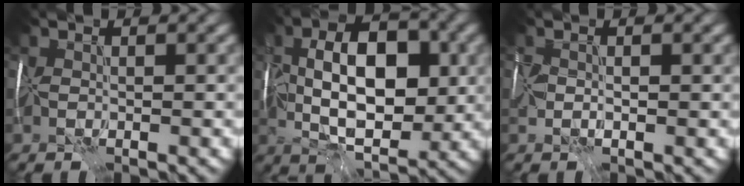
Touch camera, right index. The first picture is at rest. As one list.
[{"total": 9.4, "force": [-0.1, 4.5, 8.2], "torque": [-0.129, 0.007, -0.007]}, {"total": 2.1, "force": [-0.3, 1.2, 1.7], "torque": [-0.041, -0.010, -0.003]}]